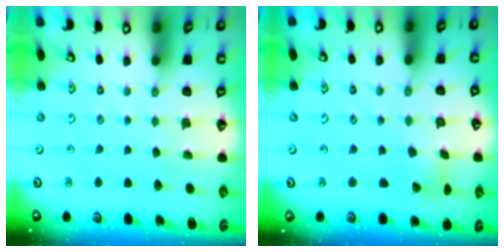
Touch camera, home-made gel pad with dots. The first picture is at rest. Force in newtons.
{"total": 2.0, "press": 2.0, "slide": 0.3}